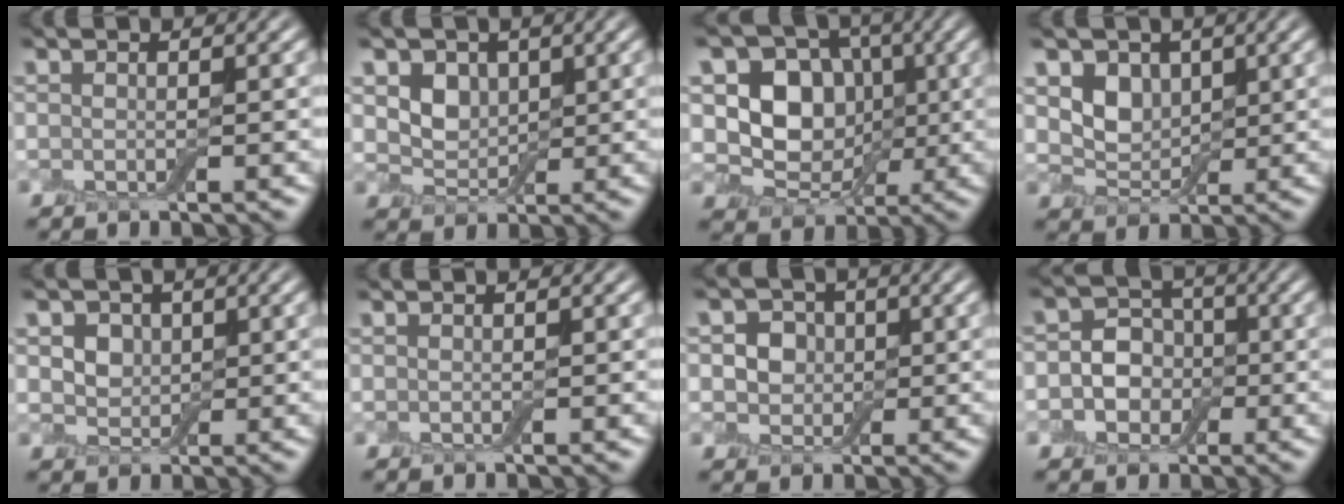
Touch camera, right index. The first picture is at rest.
{"total": 2.9, "force": [0.8, 2.4, 1.4], "torque": [-0.031, -0.013, 0.010]}
{"total": 6.9, "force": [0.2, 5.9, 3.6], "torque": [-0.047, -0.004, -0.013]}
{"total": 3.2, "force": [0.9, 2.6, 1.6], "torque": [-0.033, -0.009, 0.009]}
{"total": 4.0, "force": [1.4, 3.2, 1.9], "torque": [-0.039, 0.005, 0.016]}
{"total": 0.0}
{"total": 3.4, "force": [0.2, 3.1, 1.4], "torque": [-0.013, 0.003, -0.011]}
{"total": 3.9, "force": [-1.0, 3.4, 1.7], "torque": [0.001, -0.001, -0.038]}